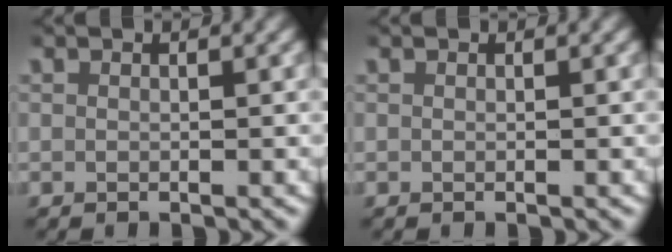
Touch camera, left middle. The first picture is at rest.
{"total": 0.0}